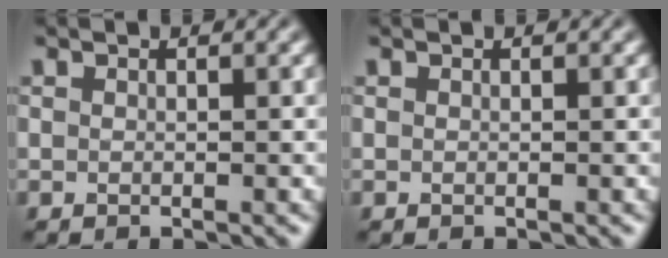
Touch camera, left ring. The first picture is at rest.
{"total": 0.0}